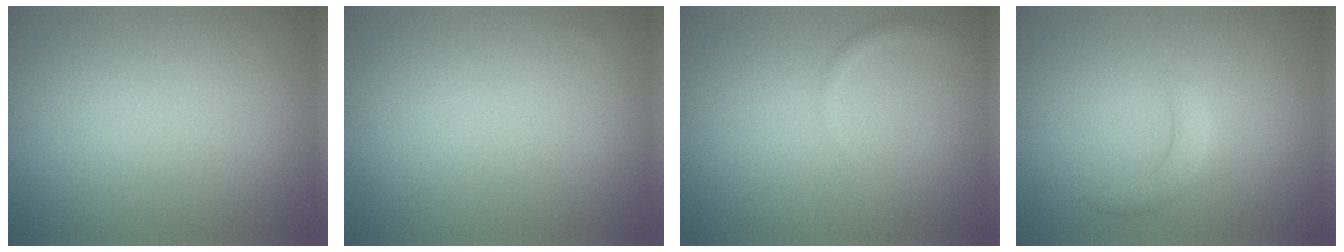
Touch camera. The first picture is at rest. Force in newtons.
{"total": 0.0}
{"total": 0.8, "press": 0.8, "slide": 0.1}
{"total": 1.8, "press": 1.8, "slide": 0.1}